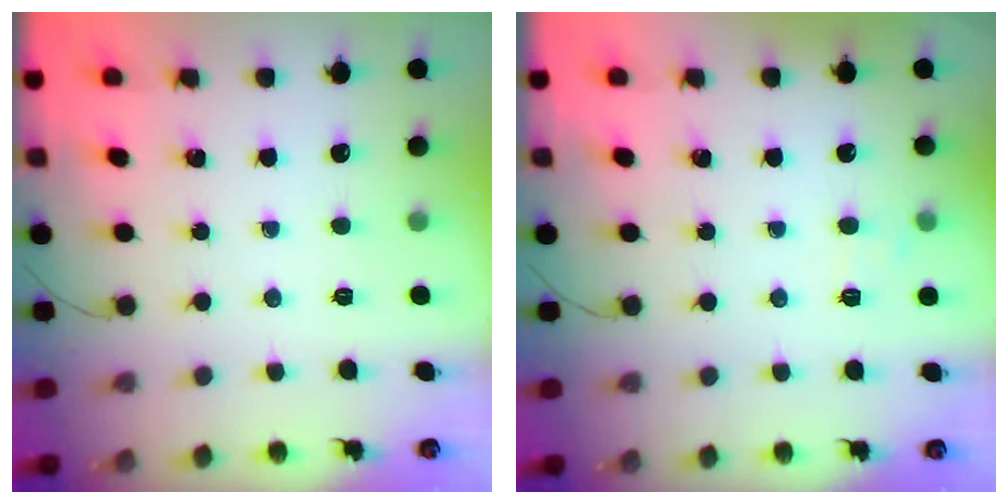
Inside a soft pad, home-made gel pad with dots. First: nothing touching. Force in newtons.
{"total": 4.9, "press": 4.7, "slide": 1.3}